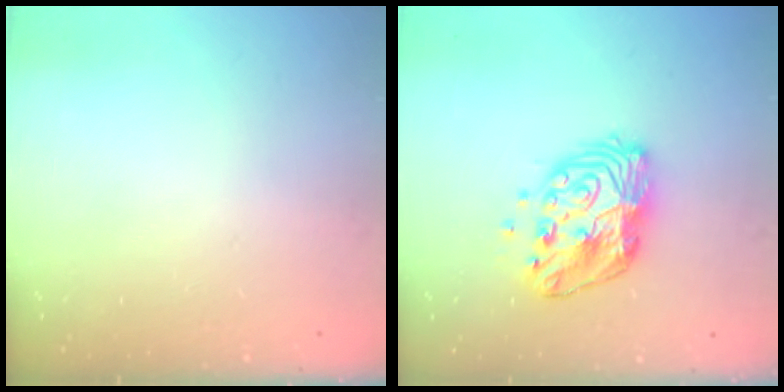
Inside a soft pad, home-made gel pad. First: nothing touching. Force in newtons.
{"total": 12.3, "press": 12.3, "slide": 1.0}